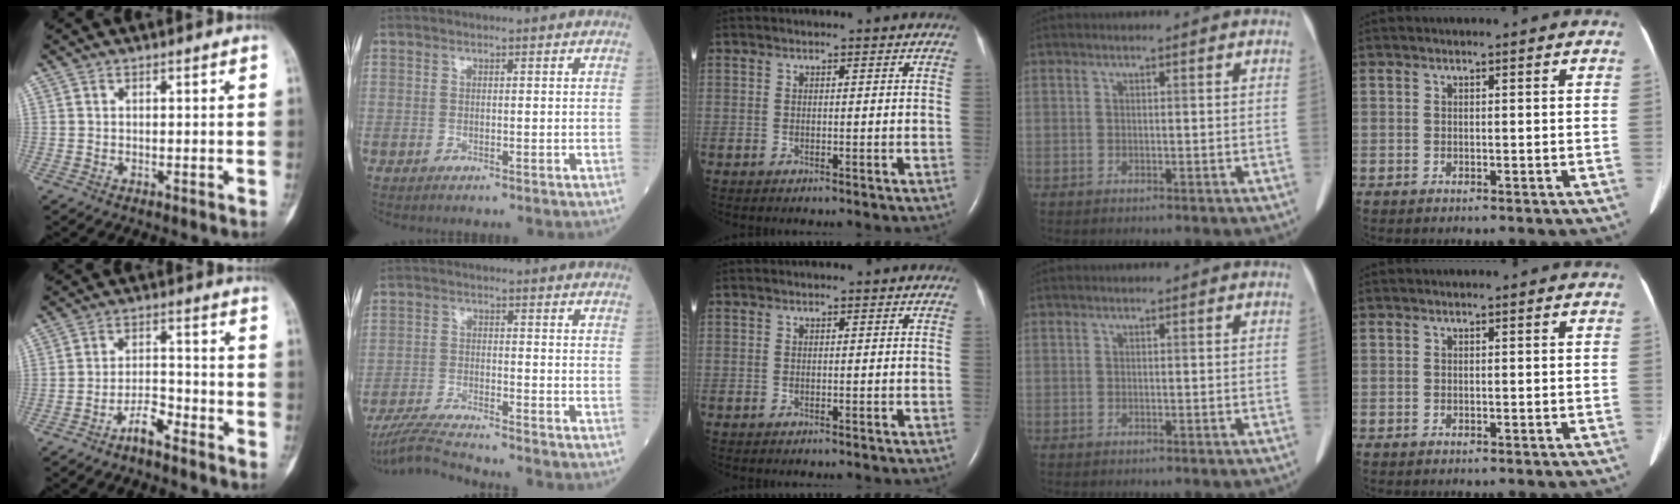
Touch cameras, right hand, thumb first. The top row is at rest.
{"thumb": {"total": 4.8, "force": [-3.6, 1.5, 2.8], "torque": [-0.045, 0.033, -0.067]}, "index": {"total": 6.4, "force": [-6.0, -1.3, 1.6], "torque": [-0.032, -0.022, -0.114]}}